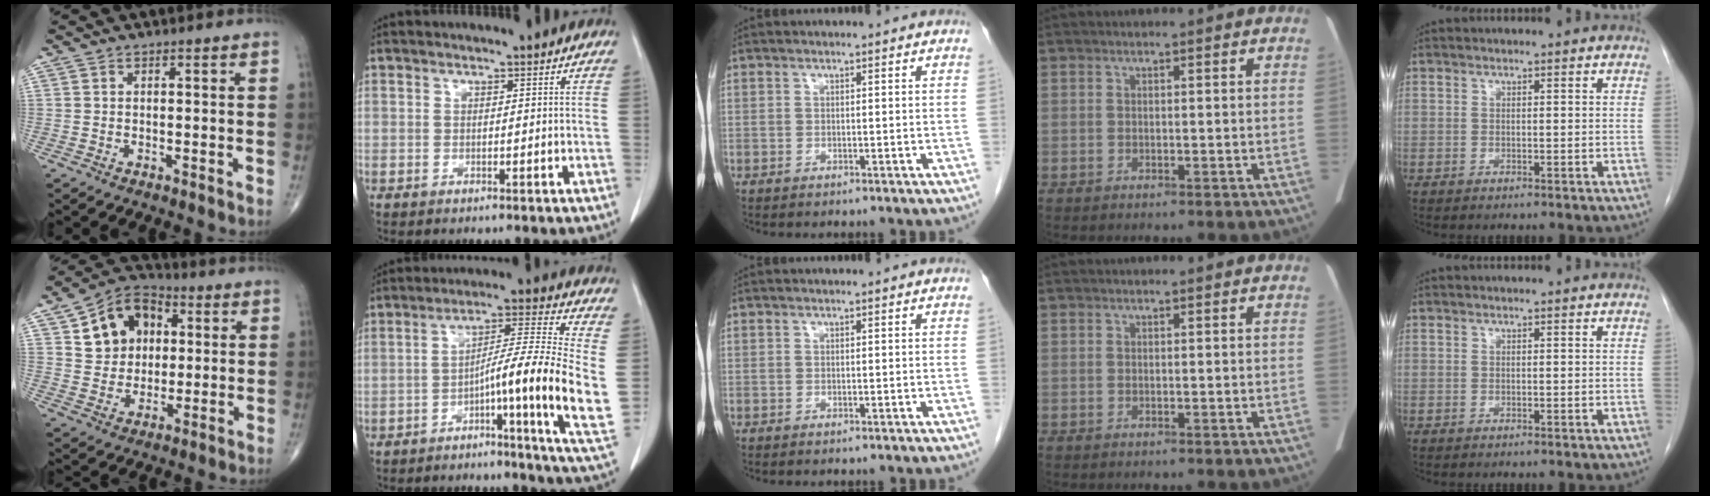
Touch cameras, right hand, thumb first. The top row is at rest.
{"thumb": {"total": 13.1, "force": [3.8, 10.5, 6.9], "torque": [-0.072, 0.004, 0.059]}, "index": {"total": 14.2, "force": [-2.2, -1.8, 13.9], "torque": [-0.216, 0.001, -0.049]}}